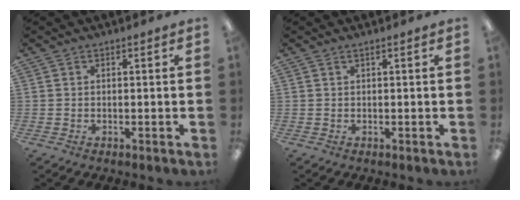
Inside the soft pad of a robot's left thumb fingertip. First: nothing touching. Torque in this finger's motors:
{"motor_torque": [-0.01, 0.01, 0.00, 0.00, 0.00]}